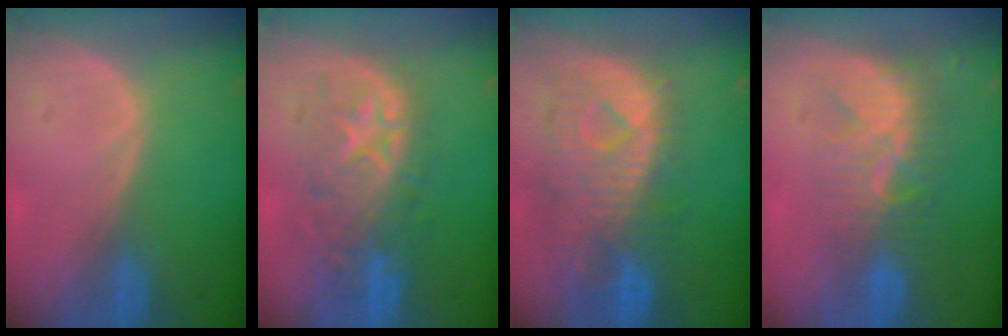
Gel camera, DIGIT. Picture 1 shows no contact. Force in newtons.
{"total": 9.5, "press": 9.0, "slide": 3.1}
{"total": 10.7, "press": 9.5, "slide": 4.9}
{"total": 8.7, "press": 7.6, "slide": 4.3}